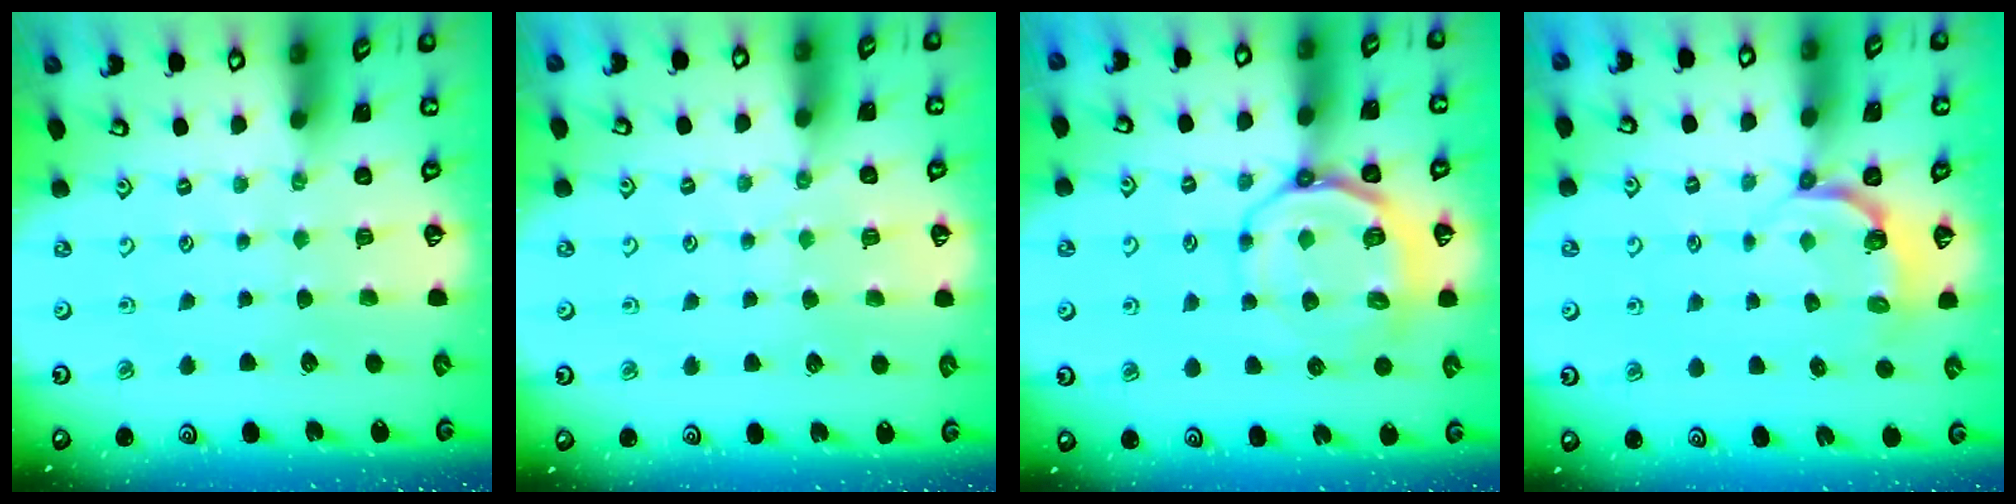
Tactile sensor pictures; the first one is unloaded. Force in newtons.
{"total": 3.9, "press": 3.9, "slide": 0.4}
{"total": 9.3, "press": 9.0, "slide": 2.6}
{"total": 4.8, "press": 3.7, "slide": 3.0}